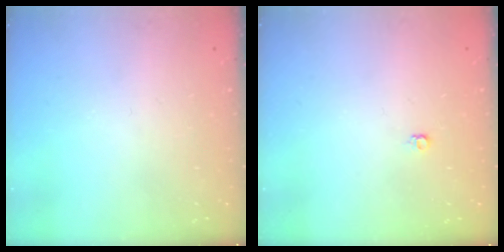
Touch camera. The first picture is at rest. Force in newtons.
{"total": 3.9, "press": 3.9, "slide": 0.7}